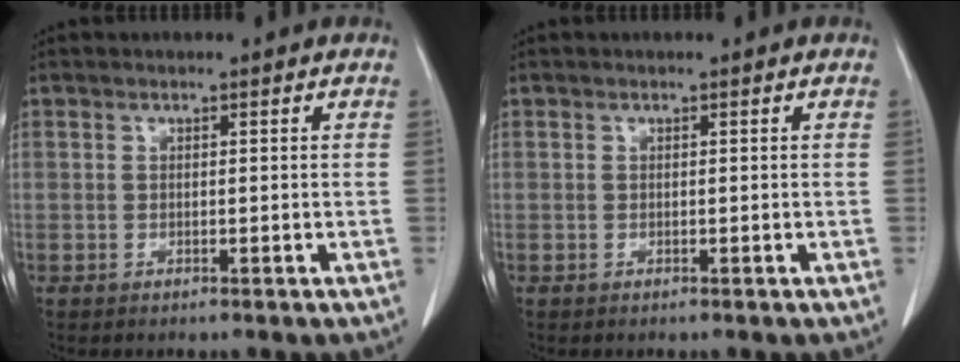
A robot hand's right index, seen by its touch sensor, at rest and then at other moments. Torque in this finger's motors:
{"motor_torque": [-0.01, 0.01, 0.00, 0.00]}